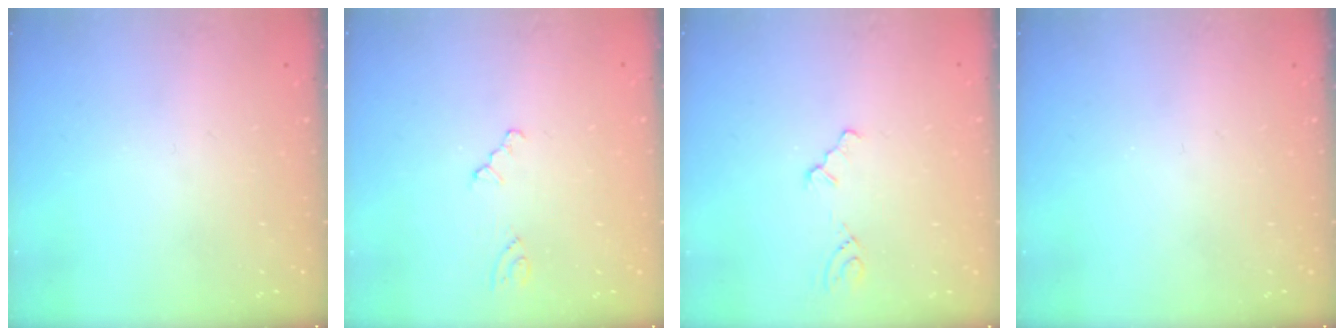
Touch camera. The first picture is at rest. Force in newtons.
{"total": 1.3, "press": 1.3, "slide": 0.4}
{"total": 1.5, "press": 1.5, "slide": 0.2}
{"total": 0.0}